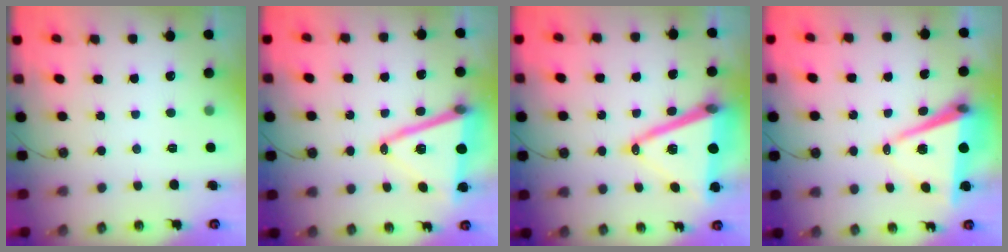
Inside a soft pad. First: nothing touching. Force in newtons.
{"total": 16.6, "press": 16.2, "slide": 3.6}
{"total": 18.7, "press": 18.3, "slide": 3.7}
{"total": 10.4, "press": 9.6, "slide": 3.9}